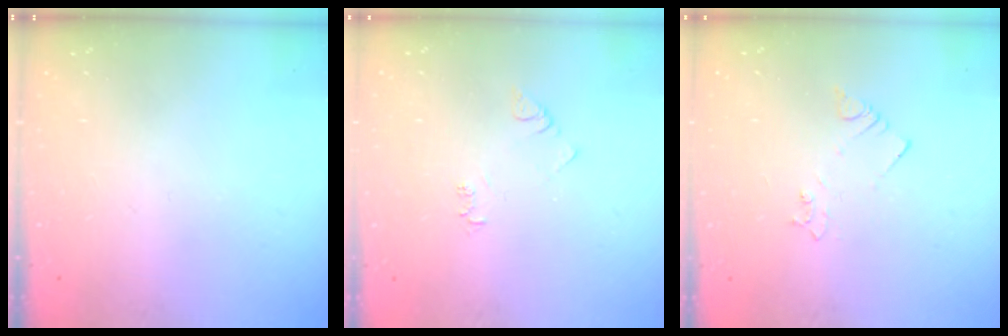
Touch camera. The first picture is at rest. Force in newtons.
{"total": 3.9, "press": 3.9, "slide": 0.5}
{"total": 2.1, "press": 2.1, "slide": 0.3}